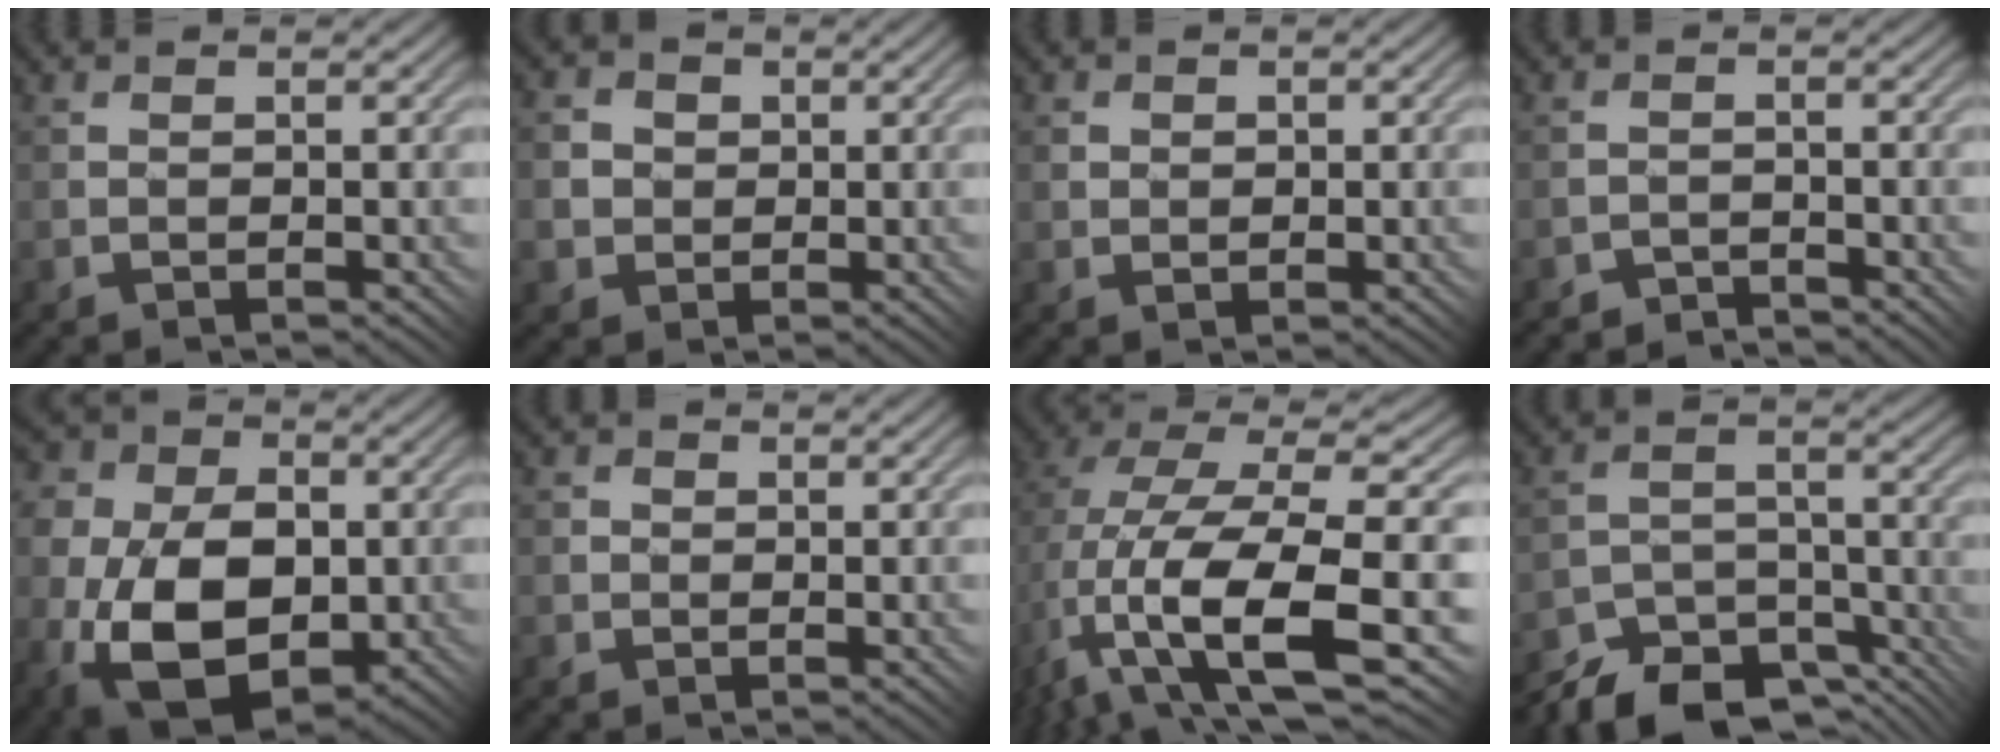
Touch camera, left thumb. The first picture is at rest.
{"total": 5.1, "force": [0.6, 4.9, 1.3], "torque": [-0.044, 0.007, -0.006]}
{"total": 1.9, "force": [0.5, 1.7, 0.7], "torque": [-0.018, 0.002, 0.005]}
{"total": 1.9, "force": [-1.8, -0.1, -0.6], "torque": [0.021, 0.012, -0.039]}
{"total": 16.9, "force": [-4.1, 12.3, 10.8], "torque": [-0.208, -0.026, -0.086]}
{"total": 3.2, "force": [0.3, 3.1, 0.5], "torque": [-0.002, 0.016, -0.013]}
{"total": 13.5, "force": [-2.7, 4.9, 12.3], "torque": [-0.254, 0.005, -0.042]}
{"total": 9.0, "force": [-7.5, 3.8, 3.3], "torque": [-0.051, -0.005, -0.123]}